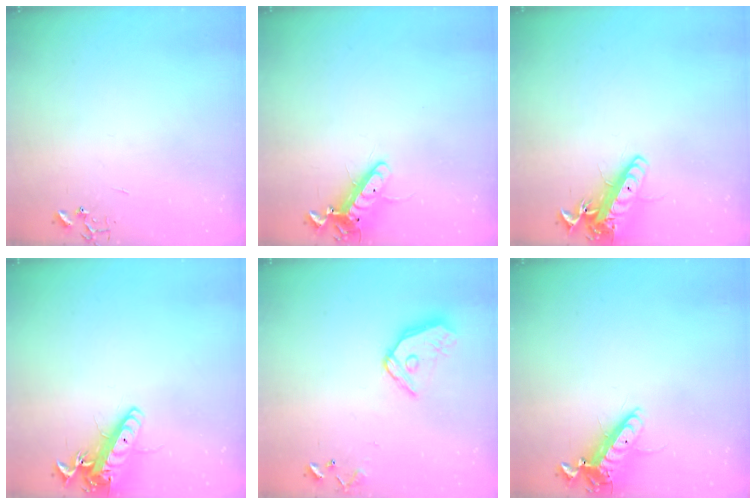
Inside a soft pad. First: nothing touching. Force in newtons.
{"total": 11.6, "press": 11.4, "slide": 2.2}
{"total": 14.5, "press": 14.2, "slide": 2.8}
{"total": 14.7, "press": 14.4, "slide": 2.8}
{"total": 12.2, "press": 12.2, "slide": 1.1}
{"total": 13.1, "press": 12.9, "slide": 2.5}